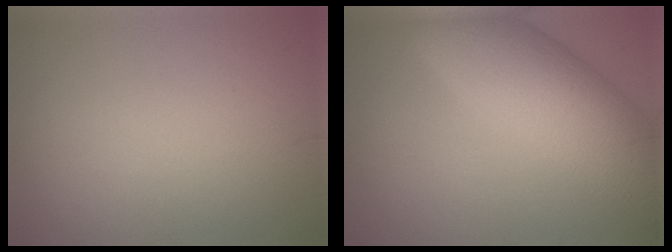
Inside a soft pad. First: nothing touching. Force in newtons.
{"total": 10.5, "press": 10.5, "slide": 0.3}